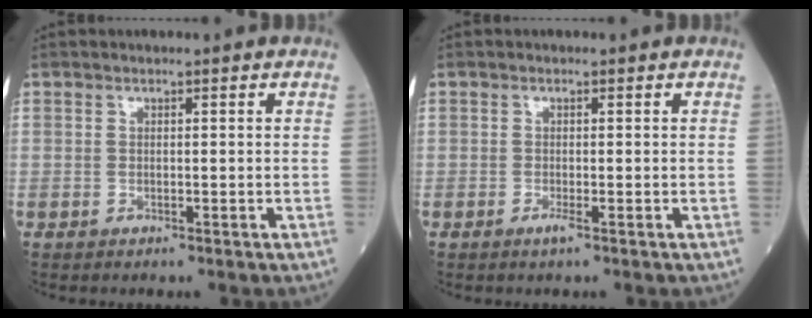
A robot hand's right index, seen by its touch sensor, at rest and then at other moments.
{"total": 1.1, "force": [-0.5, -0.2, 0.9], "torque": [-0.016, -0.002, -0.011]}